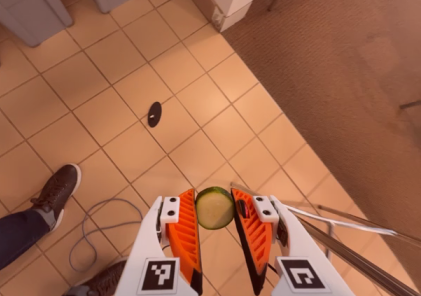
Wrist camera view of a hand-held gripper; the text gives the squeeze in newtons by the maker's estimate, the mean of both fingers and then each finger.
{"total": 6.7, "left": 6.1, "right": 7.4}